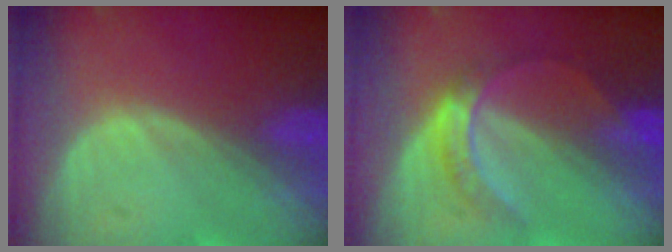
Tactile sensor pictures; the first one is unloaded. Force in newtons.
{"total": 5.0, "press": 4.9, "slide": 1.1}